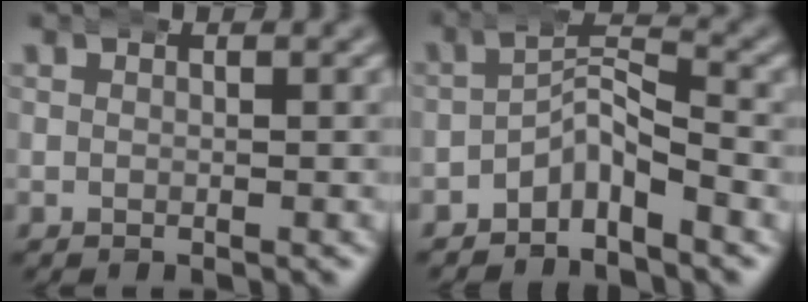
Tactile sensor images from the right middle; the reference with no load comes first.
{"total": 3.7, "force": [-2.2, 1.8, 2.4], "torque": [-0.026, 0.004, -0.045]}